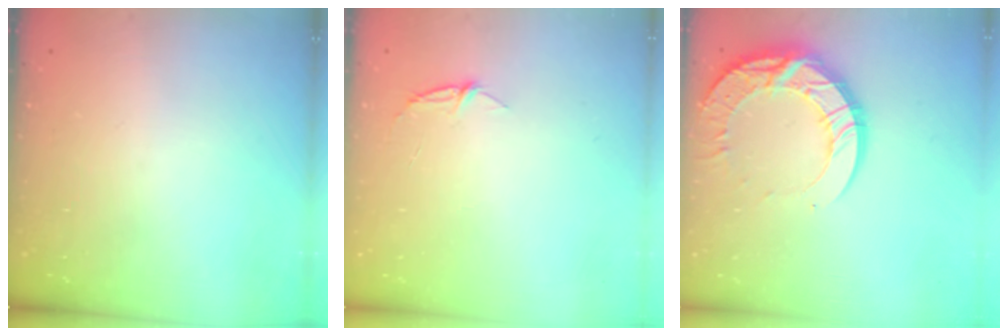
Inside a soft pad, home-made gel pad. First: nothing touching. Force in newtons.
{"total": 3.9, "press": 3.9, "slide": 0.4}
{"total": 17.3, "press": 17.2, "slide": 1.5}